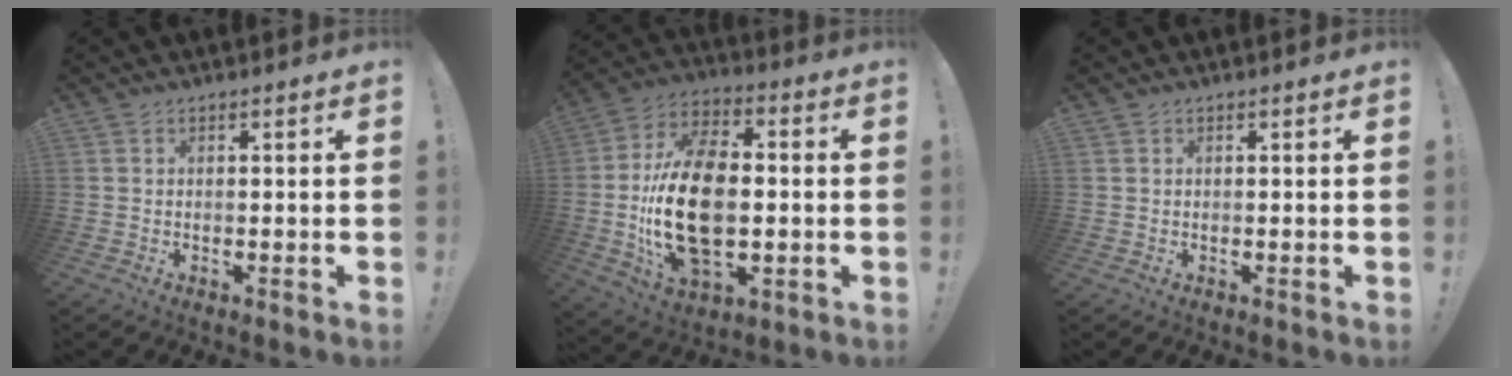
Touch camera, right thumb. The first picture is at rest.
{"total": 23.7, "force": [-2.2, 14.1, 19.0], "torque": [-0.364, 0.004, -0.034]}
{"total": 0.0}